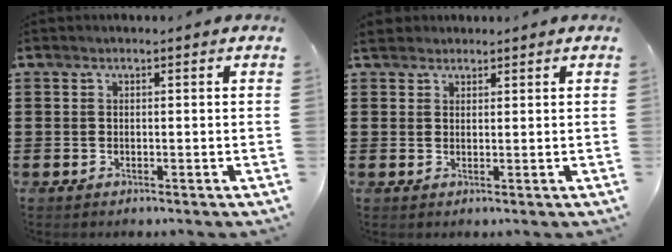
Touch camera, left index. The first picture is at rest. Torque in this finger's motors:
{"motor_torque": [0.40, -0.53, 0.04, 0.03]}